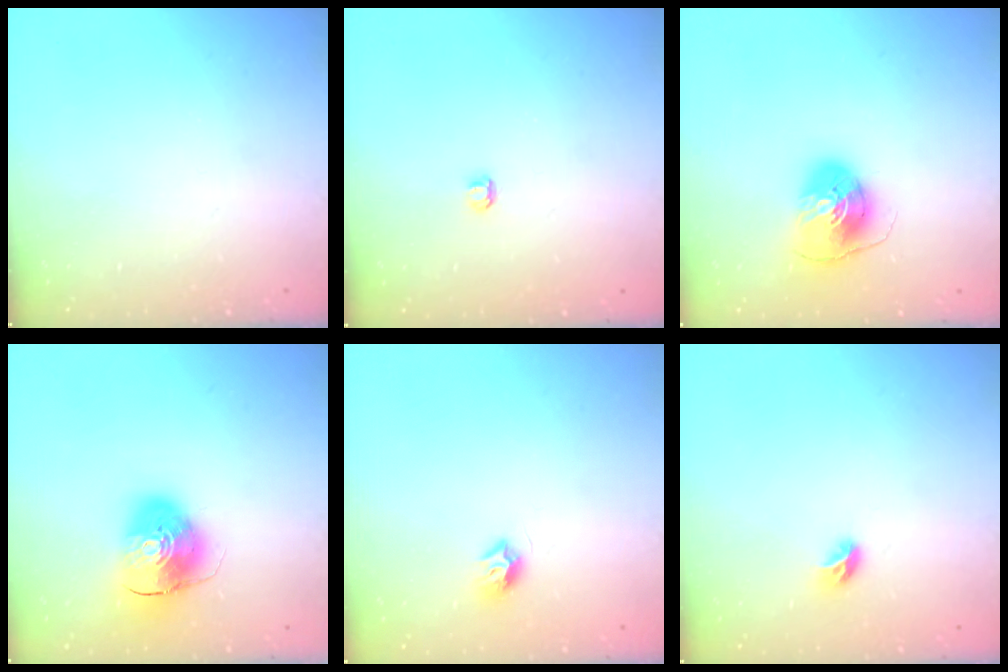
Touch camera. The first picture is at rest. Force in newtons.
{"total": 2.9, "press": 2.9, "slide": 0.3}
{"total": 8.5, "press": 8.4, "slide": 1.3}
{"total": 10.1, "press": 10.0, "slide": 1.6}
{"total": 7.4, "press": 7.4, "slide": 0.1}
{"total": 5.4, "press": 5.4, "slide": 0.5}